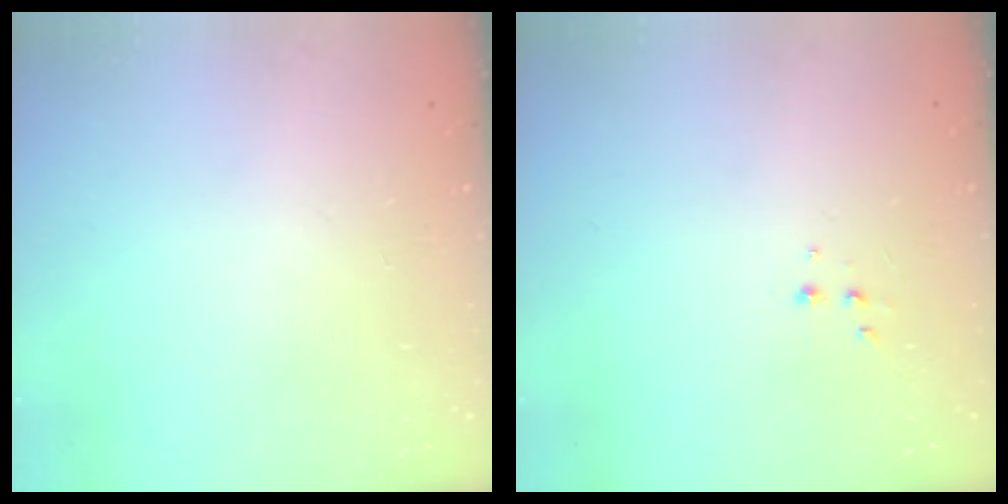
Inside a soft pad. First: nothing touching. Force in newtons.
{"total": 1.9, "press": 1.9, "slide": 0.2}